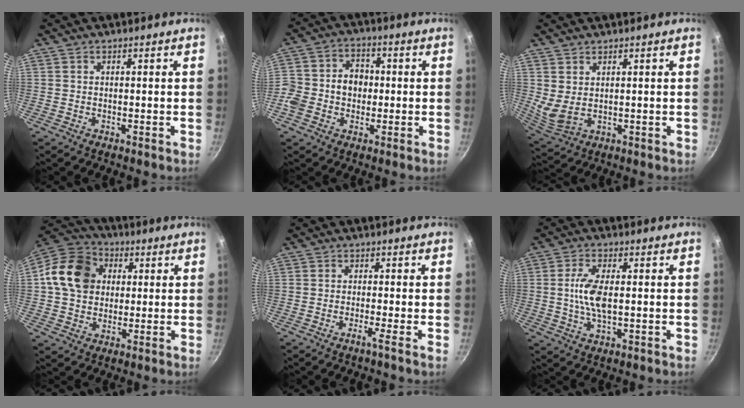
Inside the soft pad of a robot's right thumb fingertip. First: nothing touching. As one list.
[{"total": 10.0, "force": [-1.0, 8.3, 5.5], "torque": [-0.076, 0.026, -0.035]}, {"total": 4.5, "force": [1.9, 2.3, 3.3], "torque": [-0.059, -0.023, 0.048]}, {"total": 14.0, "force": [2.3, 11.5, 7.7], "torque": [-0.117, 0.018, 0.023]}, {"total": 2.0, "force": [-1.1, -0.8, 1.5], "torque": [-0.038, 0.002, -0.023]}, {"total": 7.3, "force": [0.2, 2.9, 6.6], "torque": [-0.141, 0.001, 0.002]}]